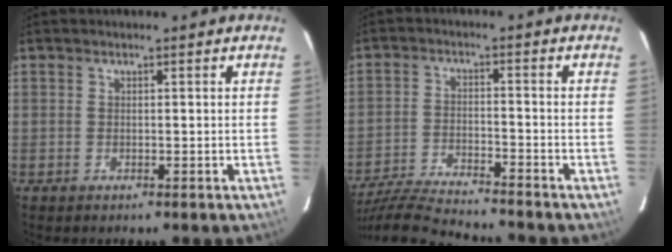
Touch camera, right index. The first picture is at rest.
{"total": 15.8, "force": [-14.4, 1.1, 6.3], "torque": [-0.146, -0.020, -0.249]}